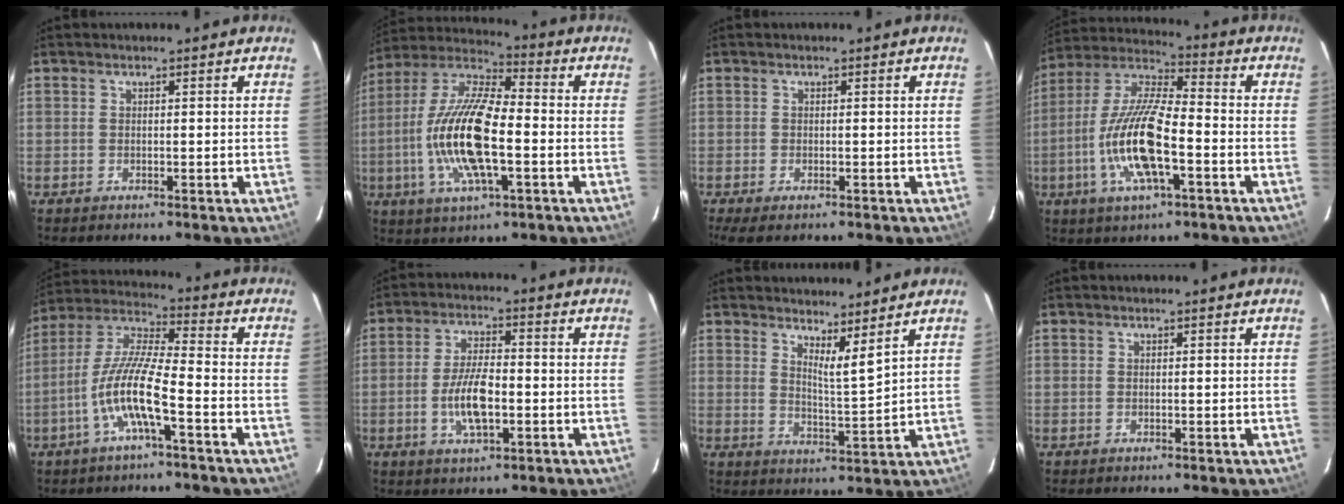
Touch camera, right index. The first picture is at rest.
{"total": 18.2, "force": [-3.4, 5.8, 16.9], "torque": [-0.339, -0.003, -0.072]}
{"total": 3.5, "force": [-2.3, 1.2, 2.3], "torque": [-0.051, -0.015, -0.038]}
{"total": 16.4, "force": [-5.0, 4.6, 14.9], "torque": [-0.303, -0.007, -0.101]}
{"total": 11.6, "force": [-4.8, 1.3, 10.5], "torque": [-0.219, 0.003, -0.095]}
{"total": 8.6, "force": [-2.3, 3.2, 7.7], "torque": [-0.153, 0.000, -0.041]}
{"total": 5.6, "force": [4.7, -0.1, 3.0], "torque": [-0.045, -0.016, 0.067]}
{"total": 0.0}